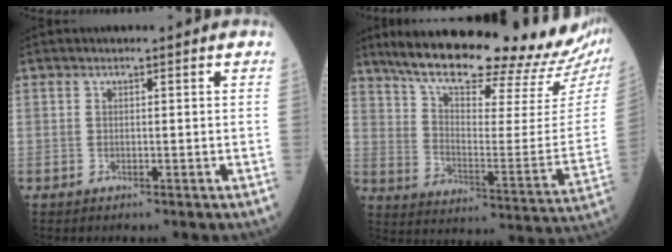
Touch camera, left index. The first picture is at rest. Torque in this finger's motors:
{"motor_torque": [0.86, -1.28, 0.54, 0.13]}